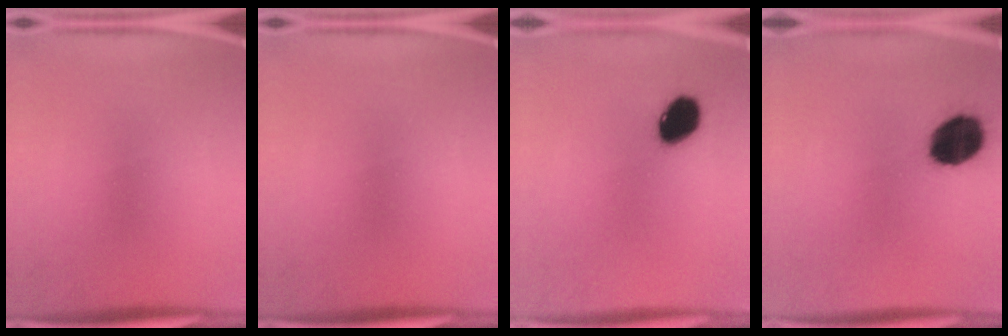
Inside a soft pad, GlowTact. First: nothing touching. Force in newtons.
{"total": 0.0}
{"total": 8.9}
{"total": 14.4}